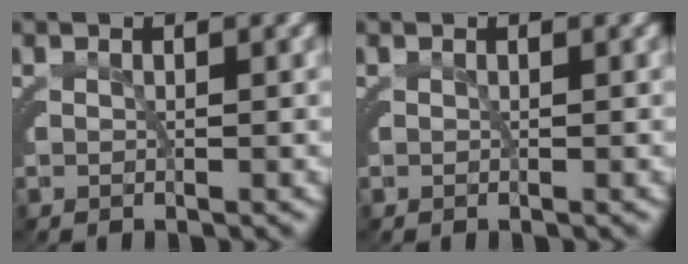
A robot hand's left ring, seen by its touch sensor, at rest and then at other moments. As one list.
[{"total": 0.0}]